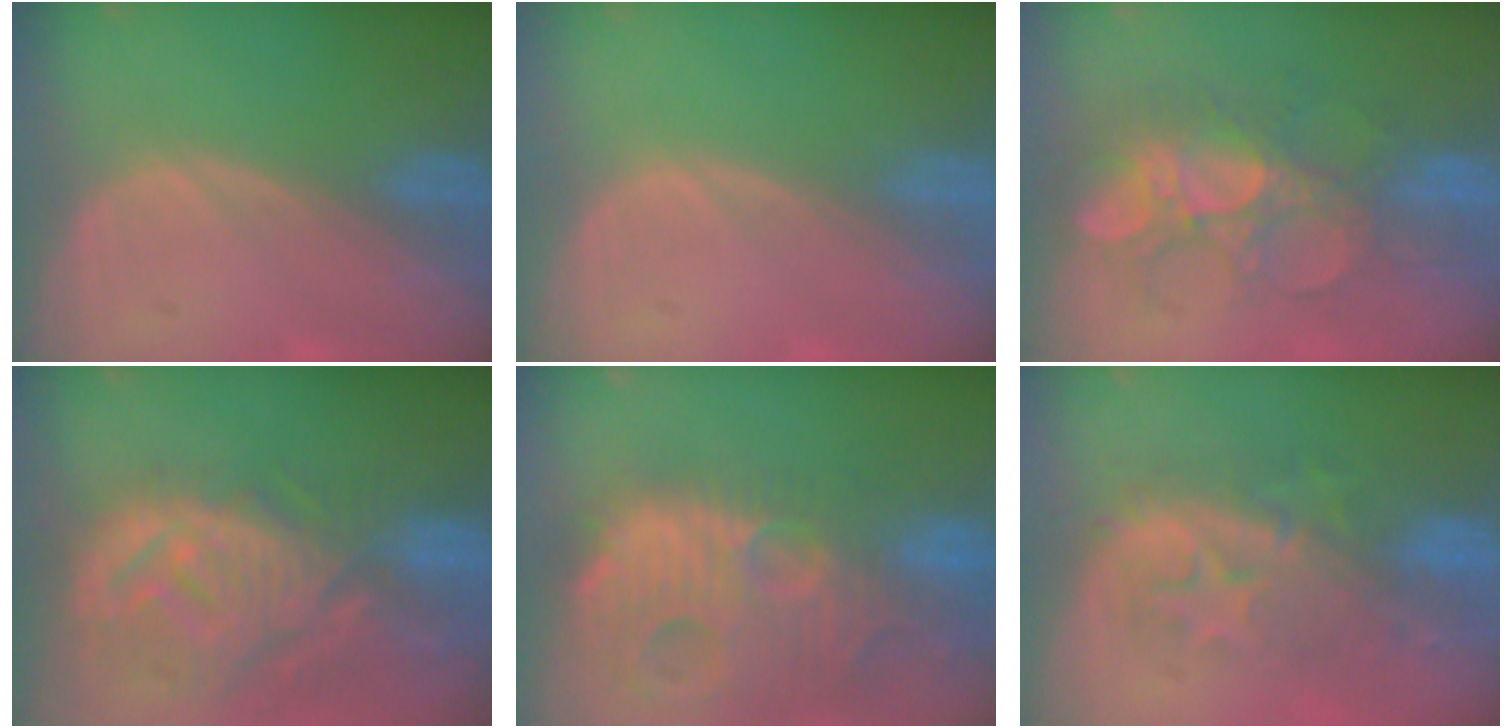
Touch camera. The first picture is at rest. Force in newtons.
{"total": 0.0}
{"total": 9.1, "press": 8.7, "slide": 2.6}
{"total": 12.6, "press": 11.2, "slide": 5.8}
{"total": 14.9, "press": 12.8, "slide": 7.6}
{"total": 9.3, "press": 8.9, "slide": 2.8}